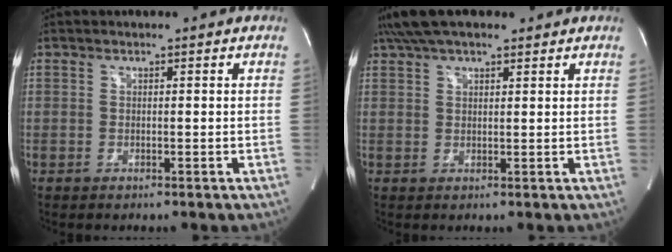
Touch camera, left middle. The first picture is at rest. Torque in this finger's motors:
{"motor_torque": [0.90, -0.70, 0.08, 0.08]}